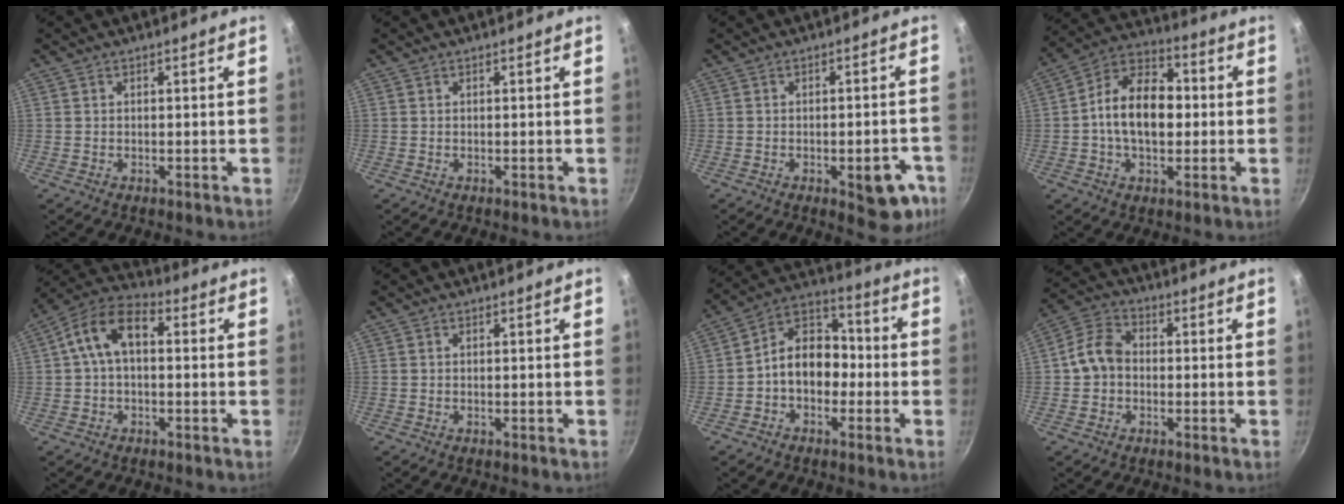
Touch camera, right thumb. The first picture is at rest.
{"total": 0.0}
{"total": 9.1, "force": [-3.5, 4.1, 7.3], "torque": [-0.053, 0.022, -0.037]}
{"total": 14.8, "force": [-0.2, 9.5, 11.2], "torque": [-0.153, 0.033, -0.022]}
{"total": 10.4, "force": [1.2, 6.3, 8.2], "torque": [-0.139, 0.035, 0.005]}
{"total": 0.0}
{"total": 11.4, "force": [-1.9, 8.5, 7.4], "torque": [-0.070, 0.048, -0.052]}
{"total": 7.5, "force": [-0.6, 6.0, 4.5], "torque": [-0.063, 0.025, -0.028]}